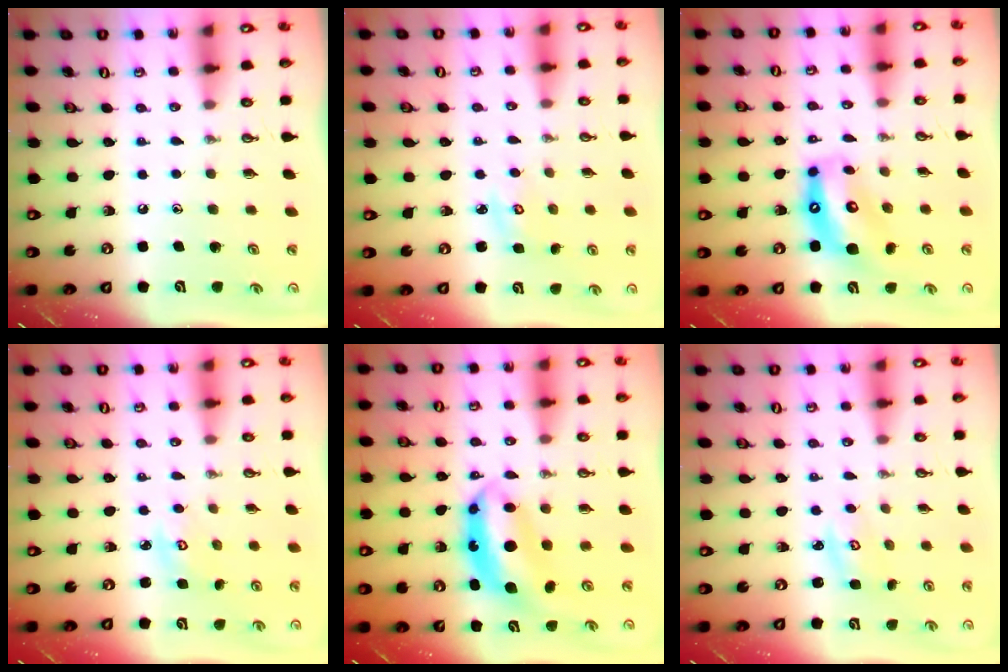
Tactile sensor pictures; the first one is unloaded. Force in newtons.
{"total": 3.7, "press": 3.7, "slide": 0.4}
{"total": 10.8, "press": 10.7, "slide": 1.2}
{"total": 3.0, "press": 3.0, "slide": 0.2}
{"total": 8.3, "press": 8.3, "slide": 0.7}
{"total": 2.9, "press": 2.9, "slide": 0.4}